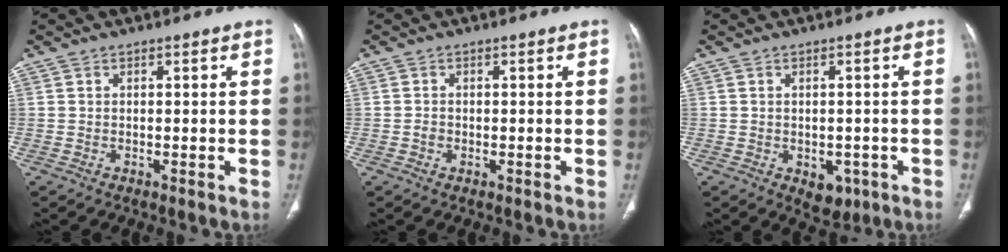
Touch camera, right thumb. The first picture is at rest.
{"total": 1.1, "force": [-0.3, 0.8, 0.5], "torque": [-0.008, 0.002, -0.005]}
{"total": 4.8, "force": [-1.8, 3.2, 3.0], "torque": [-0.019, 0.007, -0.011]}